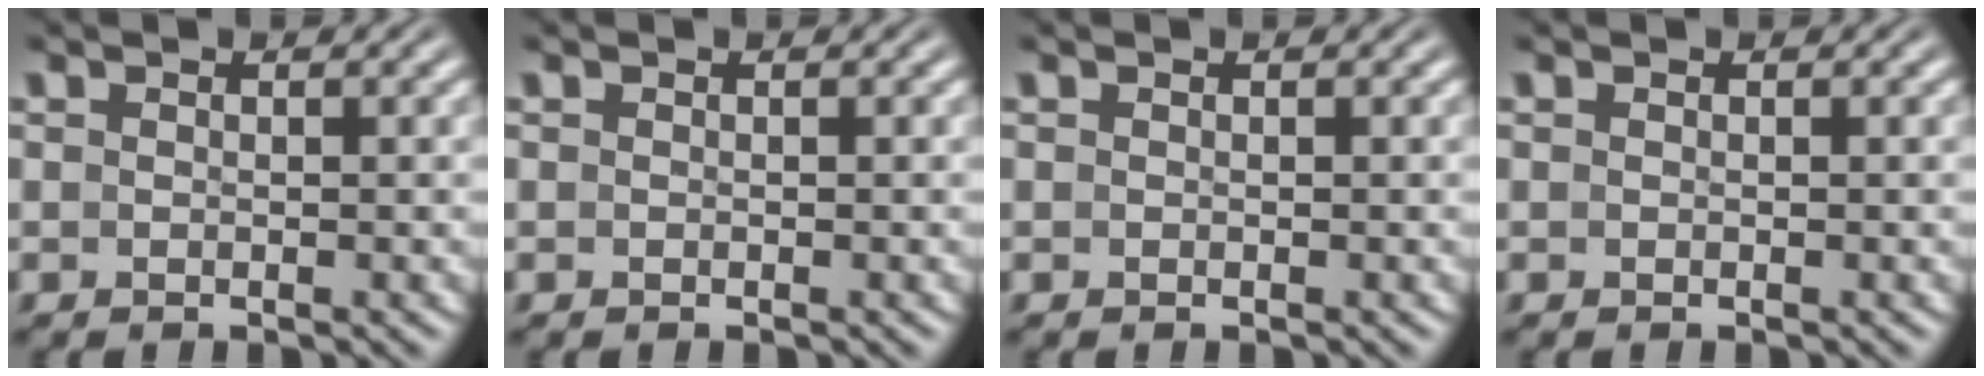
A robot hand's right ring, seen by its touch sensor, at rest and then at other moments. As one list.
[{"total": 0.0}, {"total": 0.0}, {"total": 0.0}]